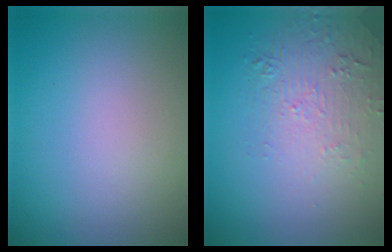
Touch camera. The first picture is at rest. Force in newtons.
{"total": 2.2, "press": 1.3, "slide": 1.8}